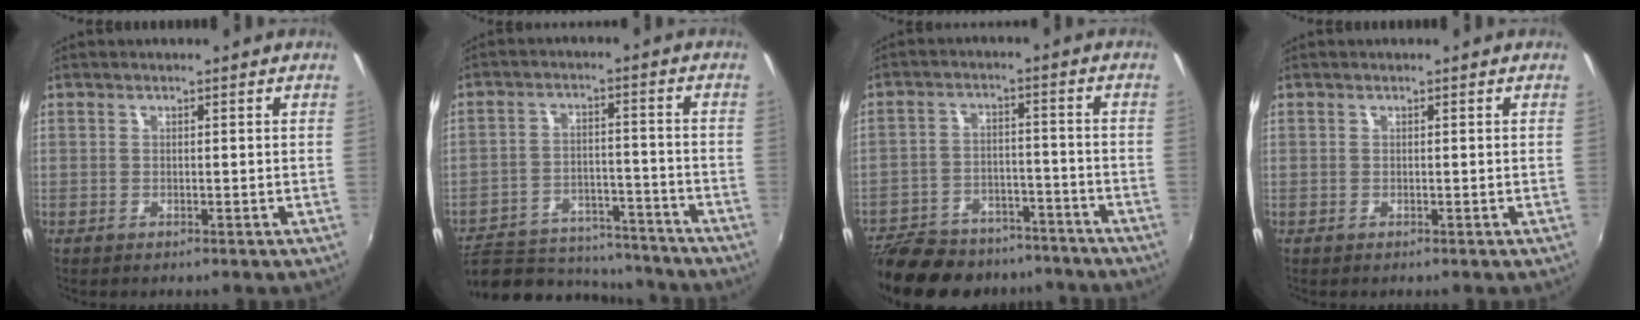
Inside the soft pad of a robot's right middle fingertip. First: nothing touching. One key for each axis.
{"total": 18.1, "fx": -15.7, "fy": 6.6, "fz": 6.1, "tx": -0.134, "ty": 0.009, "tz": -0.211}
{"total": 21.2, "fx": -17.7, "fy": 8.4, "fz": 8.1, "tx": -0.184, "ty": 0.007, "tz": -0.250}
{"total": 0.0}